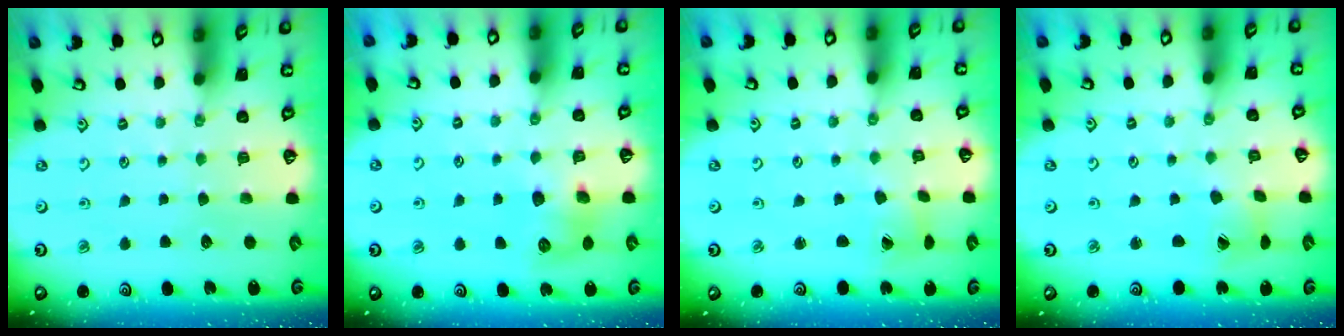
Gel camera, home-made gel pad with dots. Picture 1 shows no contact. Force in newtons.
{"total": 8.5, "press": 8.5, "slide": 0.4}
{"total": 2.2, "press": 2.2, "slide": 0.3}
{"total": 3.3, "press": 3.3, "slide": 0.5}